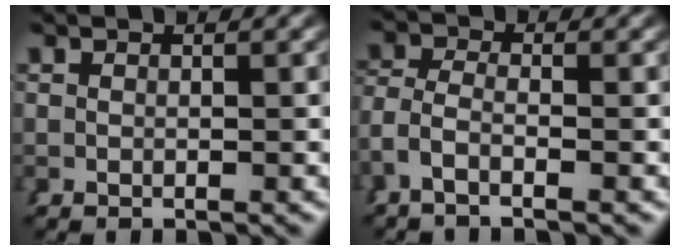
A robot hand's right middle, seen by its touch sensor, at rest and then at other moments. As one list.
[{"total": 3.2, "force": [-1.7, 1.4, 2.3], "torque": [-0.069, -0.018, -0.023]}]